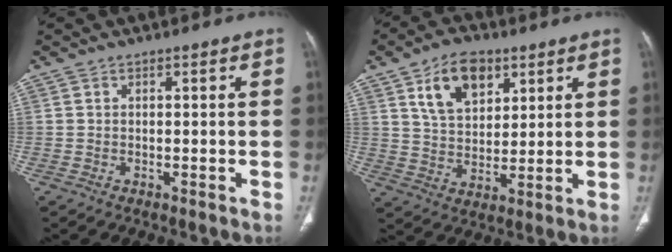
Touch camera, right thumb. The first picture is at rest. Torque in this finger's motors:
{"motor_torque": [-0.11, 0.24, 0.02, 0.01, 0.09]}